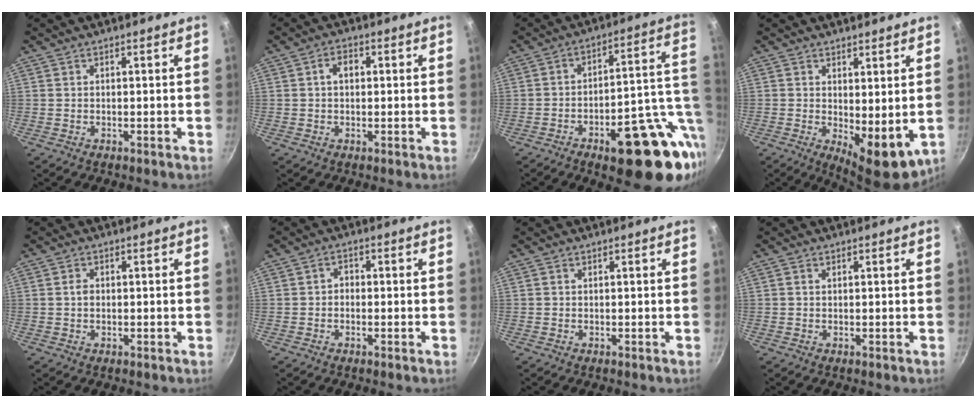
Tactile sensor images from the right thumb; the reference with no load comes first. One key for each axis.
{"total": 3.4, "fx": 0.6, "fy": 2.4, "fz": 2.4, "tx": -0.027, "ty": 0.011, "tz": 0.006}
{"total": 22.1, "fx": -7.4, "fy": 8.8, "fz": 18.8, "tx": -0.194, "ty": 0.031, "tz": -0.096}
{"total": 8.2, "fx": 0.5, "fy": 3.6, "fz": 7.3, "tx": -0.088, "ty": -0.020, "tz": 0.016}
{"total": 1.8, "fx": 0.1, "fy": 1.3, "fz": 1.1, "tx": -0.016, "ty": 0.006, "tz": 0.001}
{"total": 2.0, "fx": -0.3, "fy": 1.6, "fz": 1.1, "tx": -0.009, "ty": 0.011, "tz": -0.008}
{"total": 0.0}
{"total": 0.7, "fx": 0.3, "fy": 0.5, "fz": 0.4, "tx": -0.007, "ty": 0.003, "tz": 0.005}